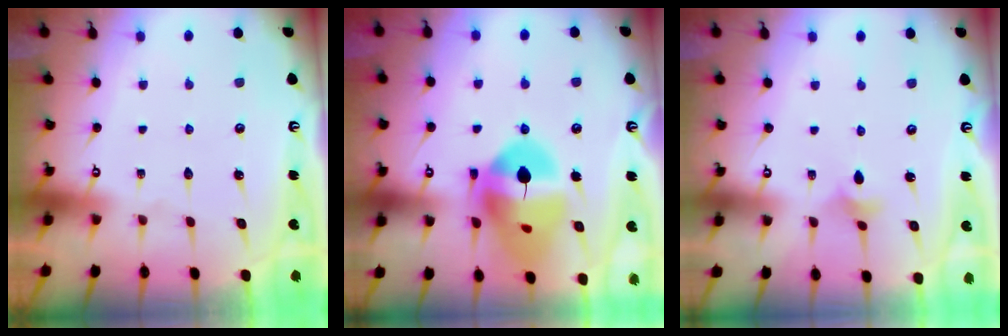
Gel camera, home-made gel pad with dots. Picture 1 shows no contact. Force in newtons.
{"total": 19.1, "press": 19.0, "slide": 2.0}
{"total": 3.9, "press": 3.8, "slide": 0.8}